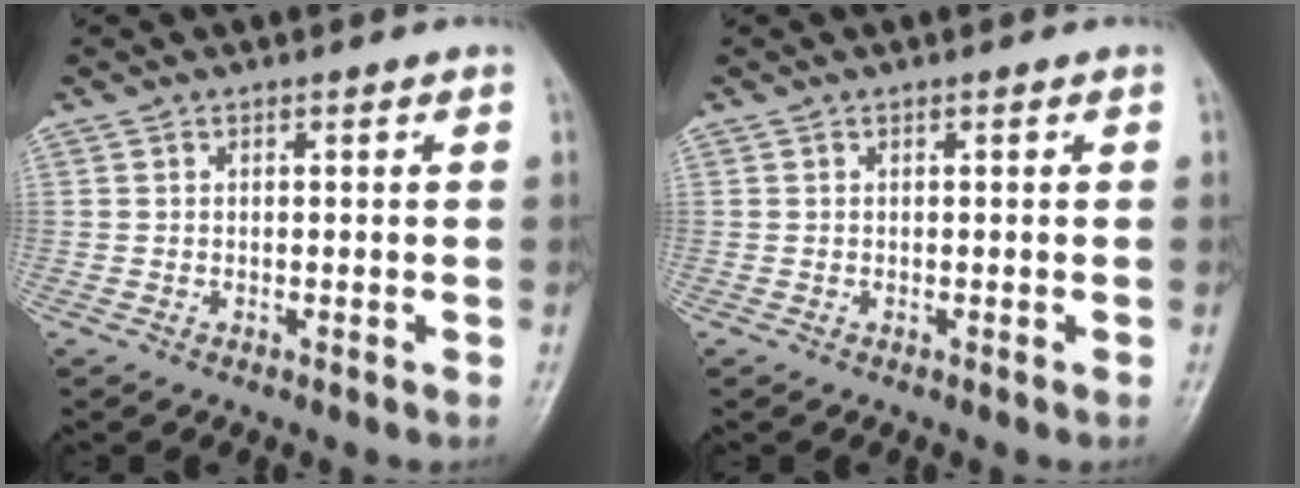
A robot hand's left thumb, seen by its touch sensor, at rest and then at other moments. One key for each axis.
{"total": 0.0}